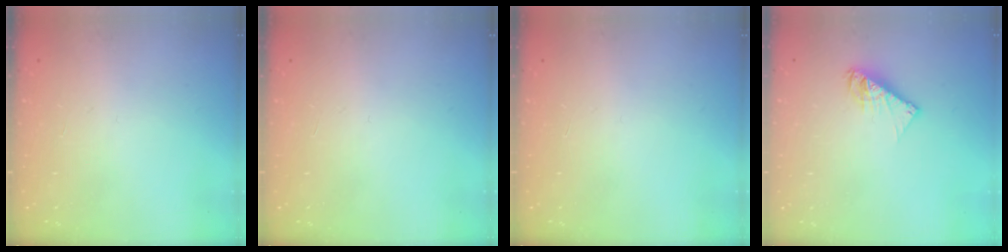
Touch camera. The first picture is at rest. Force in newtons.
{"total": 0.0}
{"total": 0.0}
{"total": 6.5, "press": 6.5, "slide": 0.3}